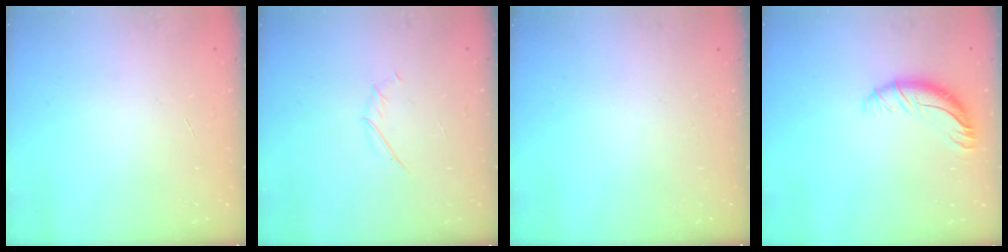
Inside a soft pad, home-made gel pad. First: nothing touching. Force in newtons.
{"total": 2.0, "press": 2.0, "slide": 0.6}
{"total": 0.0}
{"total": 9.3, "press": 9.2, "slide": 1.4}